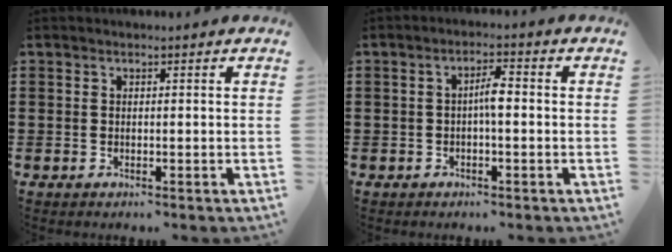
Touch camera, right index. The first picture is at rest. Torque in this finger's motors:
{"motor_torque": [0.68, -0.38, 0.10, 0.09]}